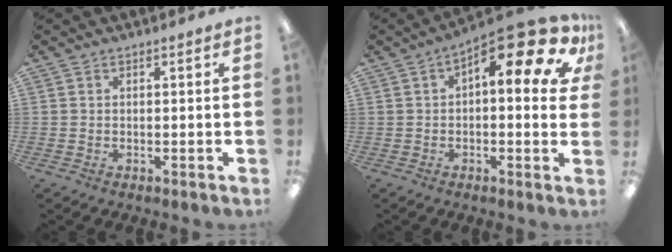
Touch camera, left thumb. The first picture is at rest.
{"total": 14.8, "force": [7.4, 5.2, 11.8], "torque": [-0.160, -0.052, 0.116]}